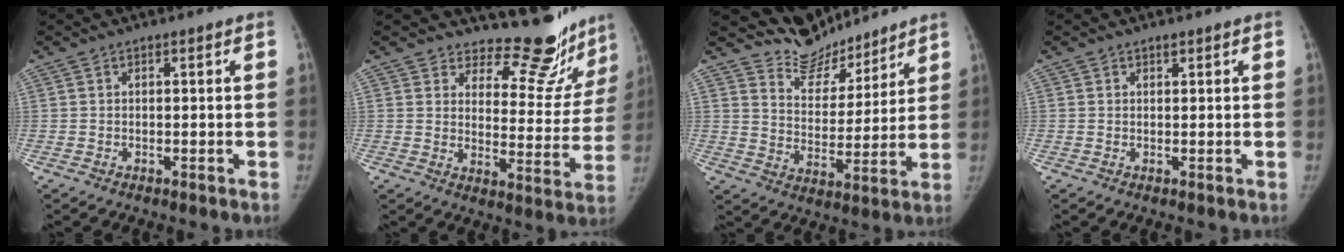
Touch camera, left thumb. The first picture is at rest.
{"total": 14.7, "force": [13.8, 4.7, 2.4], "torque": [0.031, -0.136, 0.165]}
{"total": 10.1, "force": [9.6, 3.3, -0.1], "torque": [0.034, -0.075, 0.177]}
{"total": 0.5, "force": [0.5, 0.3, 0.1], "torque": [0.006, -0.003, 0.004]}